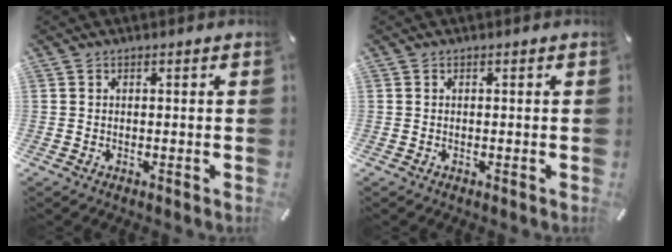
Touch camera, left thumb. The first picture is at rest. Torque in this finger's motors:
{"motor_torque": [-0.13, 0.03, 0.01, 0.07, 0.00]}